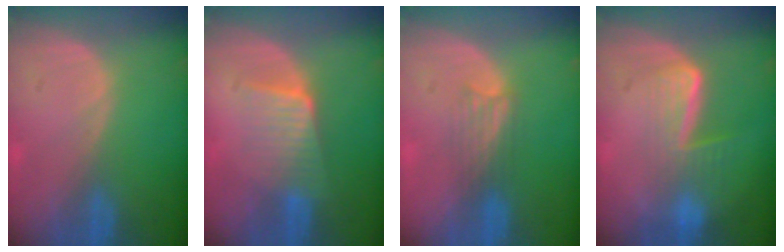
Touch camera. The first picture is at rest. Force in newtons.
{"total": 6.1, "press": 5.5, "slide": 2.6}
{"total": 3.2, "press": 2.9, "slide": 1.5}
{"total": 6.7, "press": 5.7, "slide": 3.6}